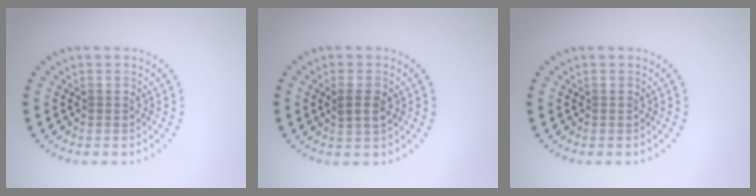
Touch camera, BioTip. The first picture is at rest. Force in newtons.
{"total": 2.0, "press": 2.0, "slide": 0.5}
{"total": 0.0}